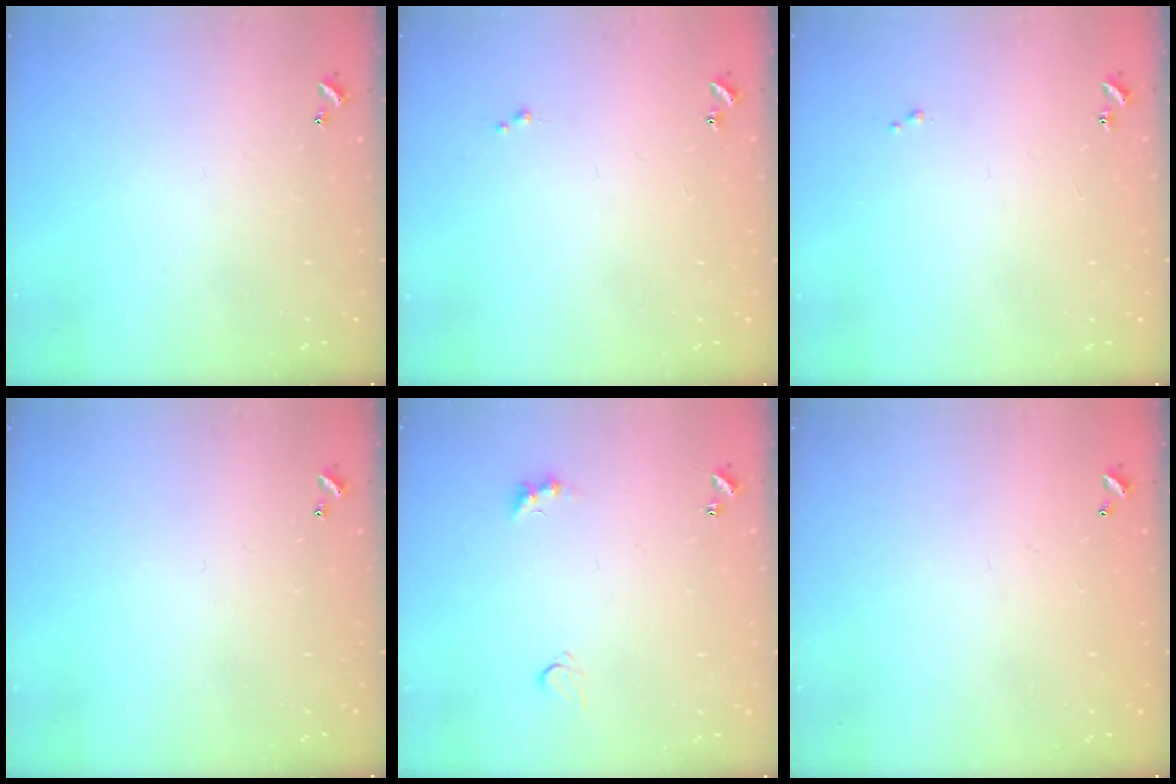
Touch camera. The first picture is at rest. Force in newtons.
{"total": 0.0}
{"total": 0.0}
{"total": 0.0}
{"total": 4.5, "press": 4.4, "slide": 0.8}
{"total": 2.7, "press": 2.7, "slide": 0.1}